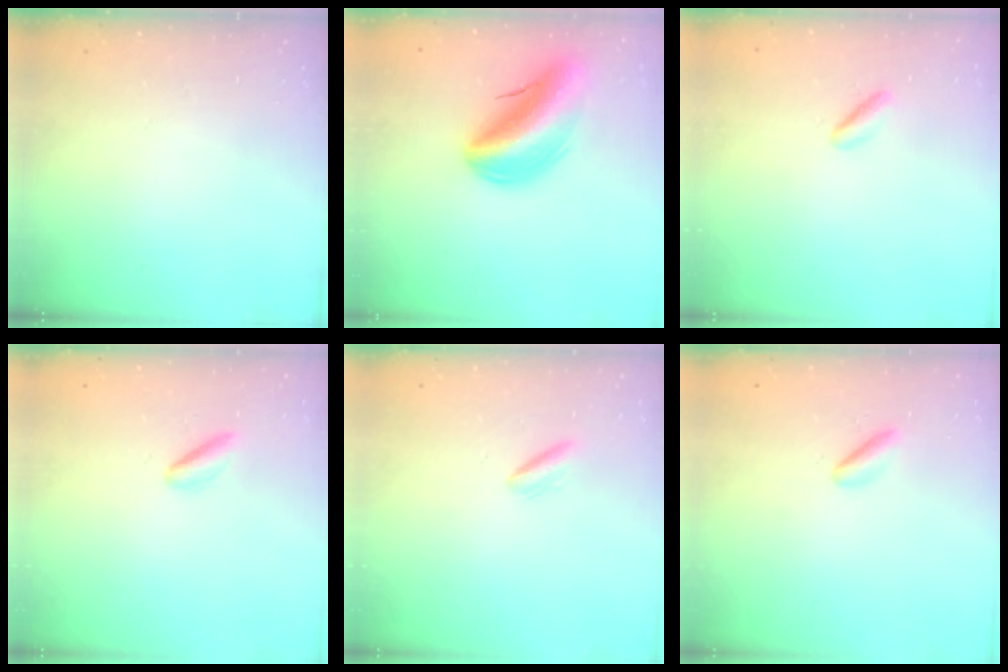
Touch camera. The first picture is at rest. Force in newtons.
{"total": 14.1, "press": 13.5, "slide": 4.1}
{"total": 1.7, "press": 1.3, "slide": 1.1}
{"total": 2.9, "press": 2.8, "slide": 0.6}
{"total": 2.7, "press": 2.5, "slide": 1.0}
{"total": 2.9, "press": 2.8, "slide": 0.9}